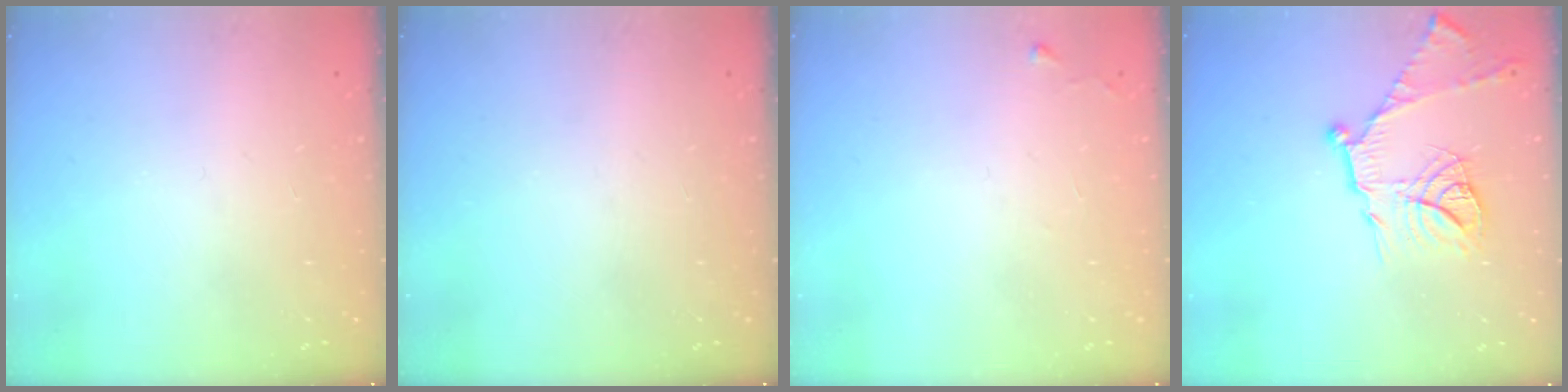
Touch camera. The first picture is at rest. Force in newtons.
{"total": 0.0}
{"total": 3.3, "press": 3.3, "slide": 0.5}
{"total": 16.0, "press": 16.0, "slide": 1.4}